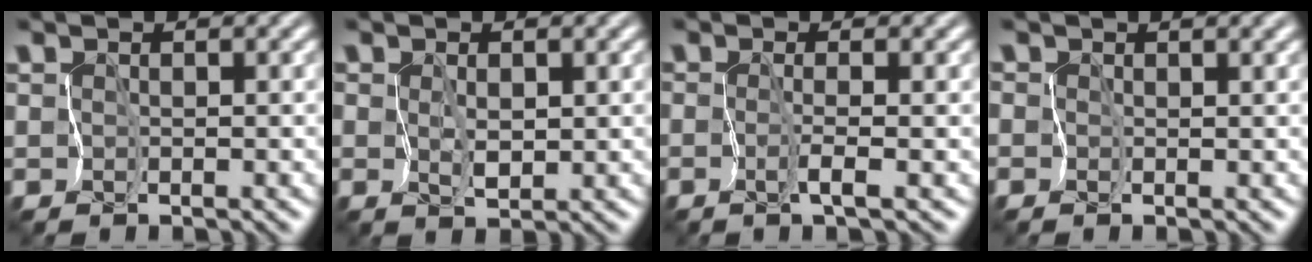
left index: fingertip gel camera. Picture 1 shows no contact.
{"total": 1.5, "force": [0.2, 0.8, 1.2], "torque": [-0.026, -0.005, 0.008]}
{"total": 1.1, "force": [-0.5, -0.6, 0.8], "torque": [-0.023, -0.004, -0.012]}
{"total": 2.7, "force": [1.2, 1.4, 2.1], "torque": [-0.021, 0.004, 0.010]}